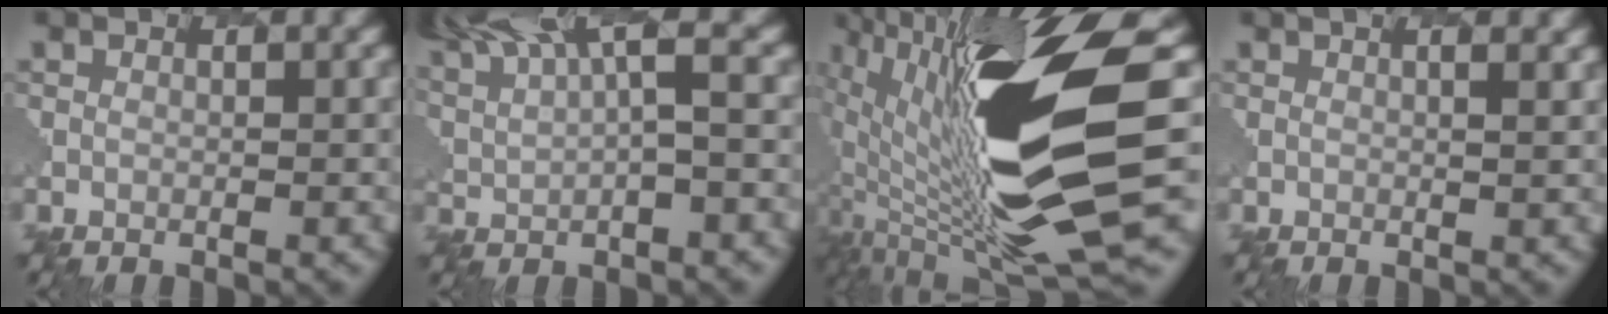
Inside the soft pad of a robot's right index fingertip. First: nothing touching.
{"total": 11.4, "force": [7.4, 3.2, 8.0], "torque": [-0.177, 0.050, 0.102]}
{"total": 13.2, "force": [1.2, 3.7, 12.6], "torque": [-0.305, -0.004, 0.010]}
{"total": 1.3, "force": [1.2, 0.0, 0.5], "torque": [0.004, 0.023, -0.008]}